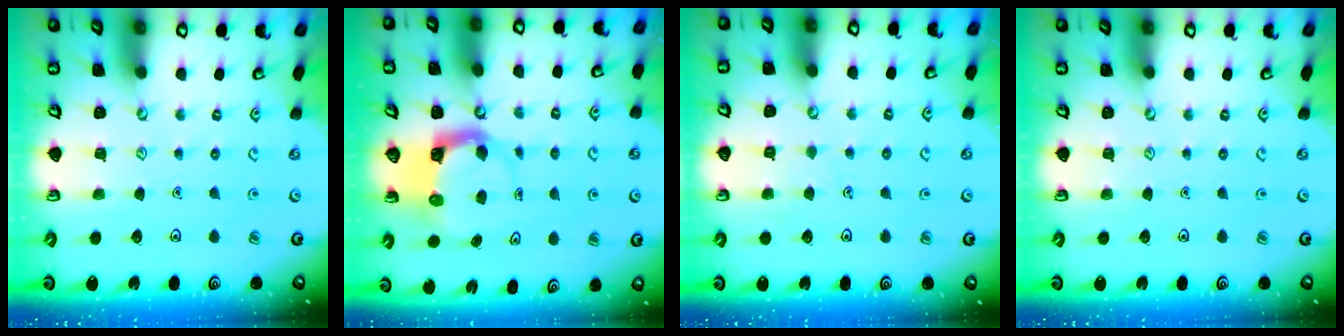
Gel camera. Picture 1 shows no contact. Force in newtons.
{"total": 3.9, "press": 3.9, "slide": 0.3}
{"total": 2.8, "press": 2.8, "slide": 0.1}
{"total": 0.0}